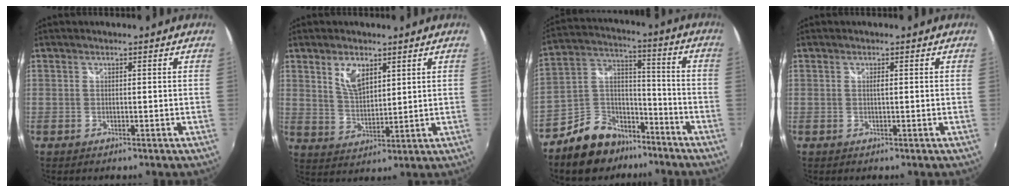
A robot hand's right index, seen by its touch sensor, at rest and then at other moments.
{"total": 6.2, "force": [3.3, 3.1, 4.2], "torque": [-0.076, 0.001, 0.064]}
{"total": 13.0, "force": [-9.1, 8.0, 4.8], "torque": [-0.109, 0.049, -0.140]}
{"total": 0.5, "force": [0.1, 0.0, 0.5], "torque": [-0.010, 0.001, 0.000]}